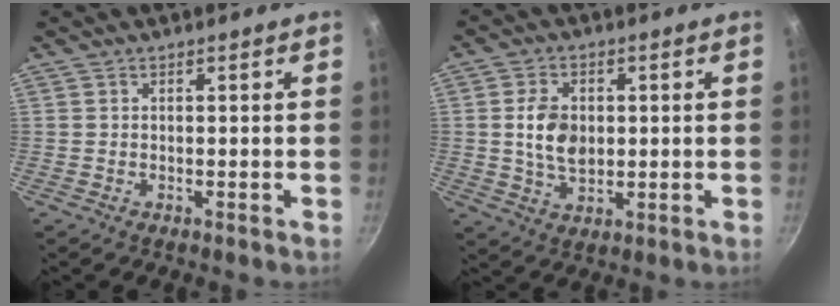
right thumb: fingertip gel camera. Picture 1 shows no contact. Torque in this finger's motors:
{"motor_torque": [0.39, -0.39, 0.83, -0.77, 0.07]}